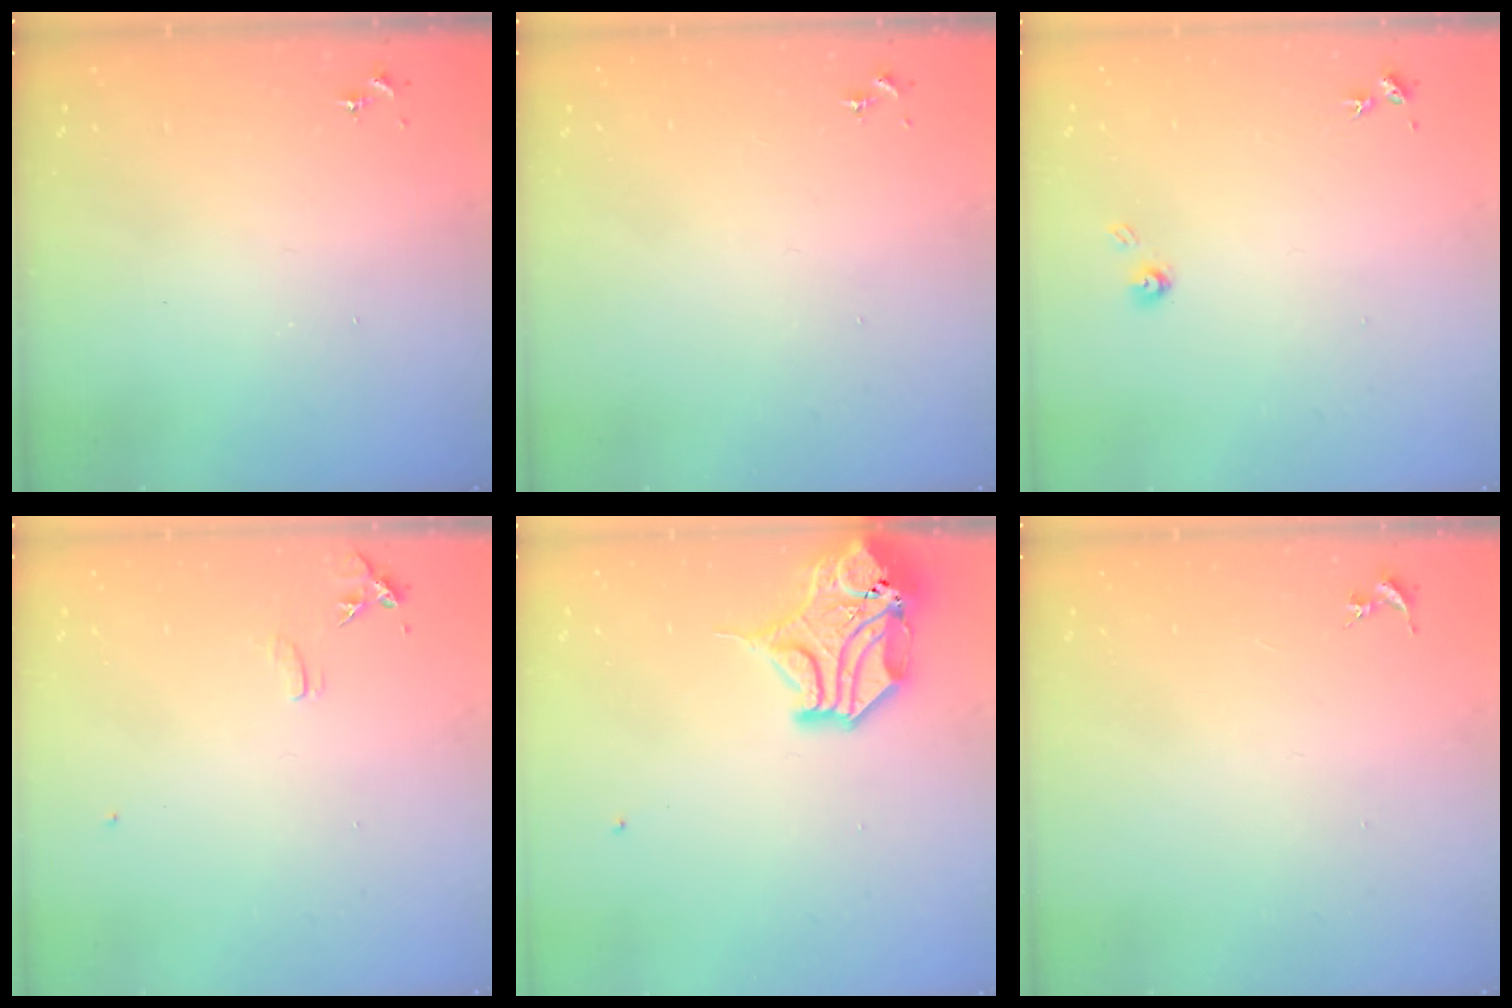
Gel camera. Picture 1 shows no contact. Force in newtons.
{"total": 0.0}
{"total": 3.9, "press": 3.8, "slide": 0.4}
{"total": 6.3, "press": 6.2, "slide": 0.7}
{"total": 14.3, "press": 14.1, "slide": 2.1}
{"total": 0.0}